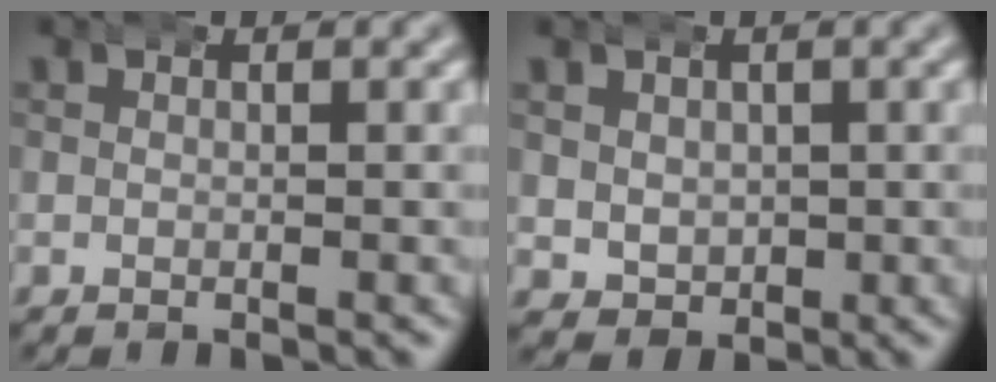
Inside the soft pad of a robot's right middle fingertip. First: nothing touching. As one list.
[{"total": 2.8, "force": [0.5, 2.6, 1.1], "torque": [-0.026, -0.017, 0.025]}]